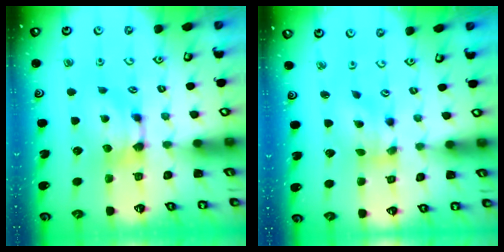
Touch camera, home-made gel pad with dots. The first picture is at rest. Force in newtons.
{"total": 2.0, "press": 1.6, "slide": 1.2}